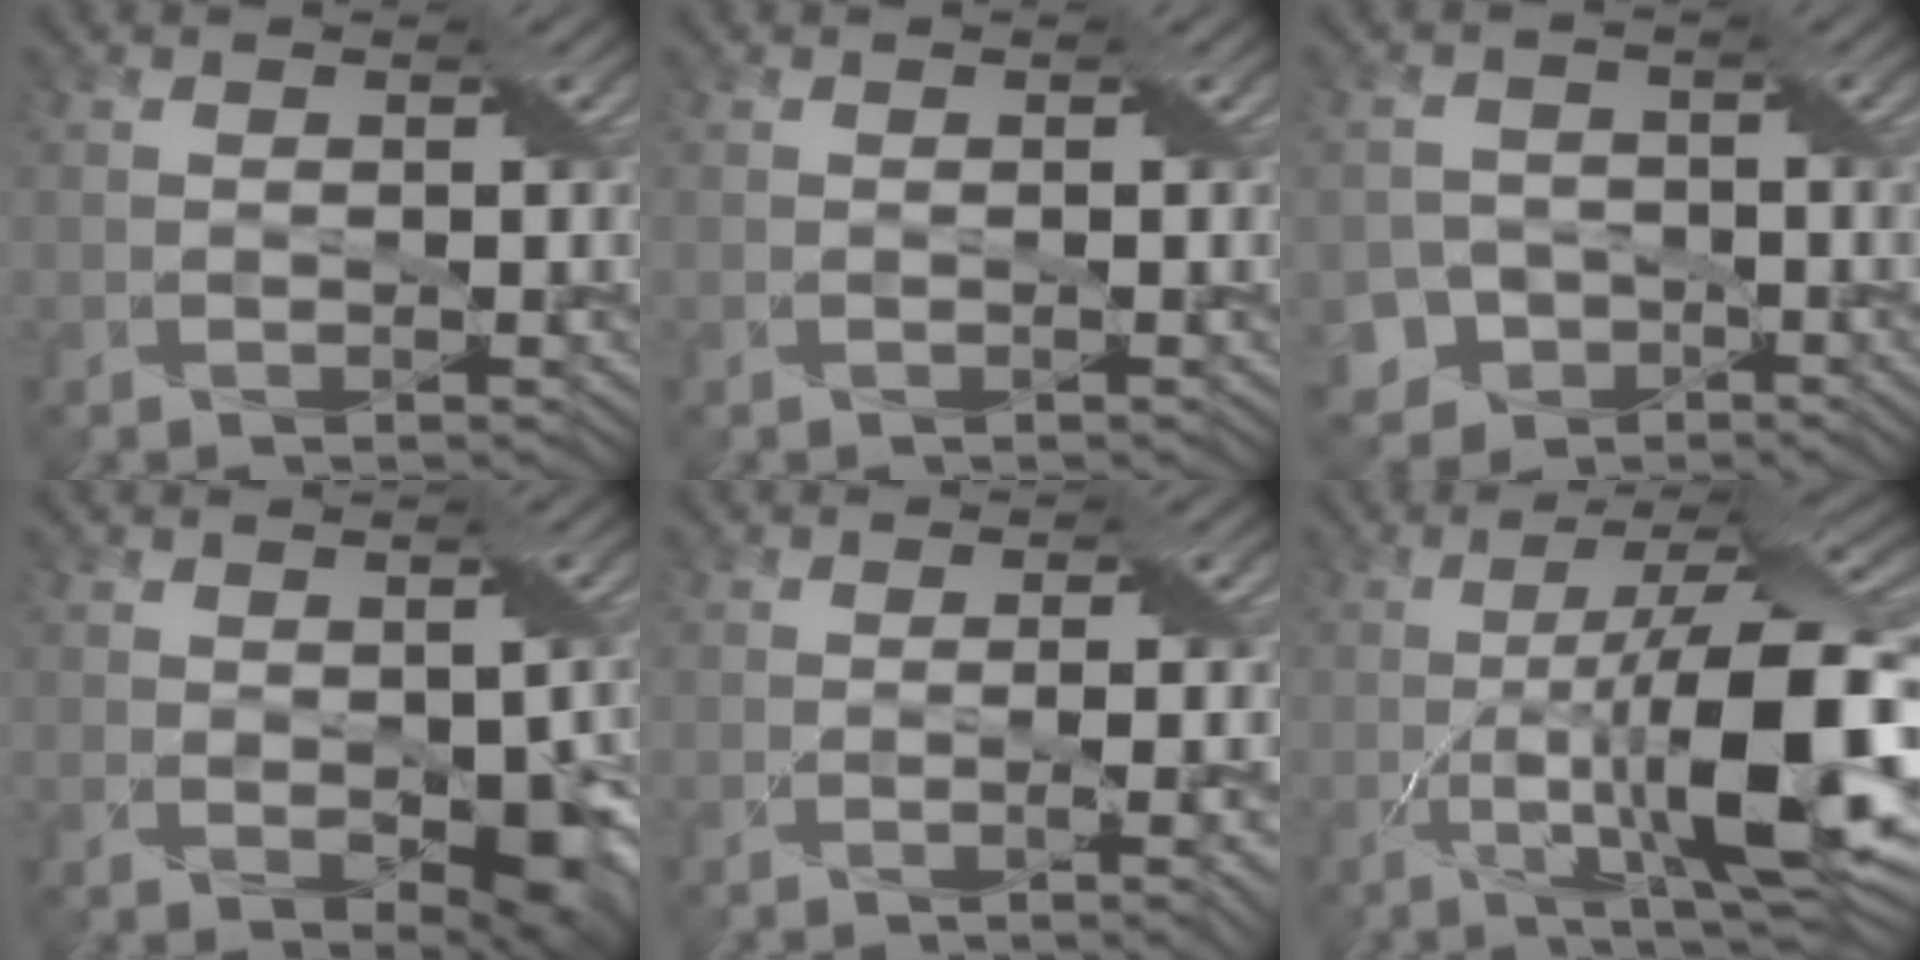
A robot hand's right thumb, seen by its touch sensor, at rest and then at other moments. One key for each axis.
{"total": 0.0}
{"total": 5.5, "fx": -3.0, "fy": 4.5, "fz": 0.9, "tx": -0.012, "ty": -0.001, "tz": -0.051}
{"total": 6.0, "fx": -0.5, "fy": 3.4, "fz": 4.8, "tx": -0.082, "ty": -0.016, "tz": 0.006}
{"total": 3.8, "fx": -0.5, "fy": 0.8, "fz": 3.7, "tx": -0.054, "ty": 0.003, "tz": -0.006}
{"total": 15.7, "fx": -3.1, "fy": 4.0, "fz": 14.8, "tx": -0.230, "ty": 0.012, "tz": -0.056}